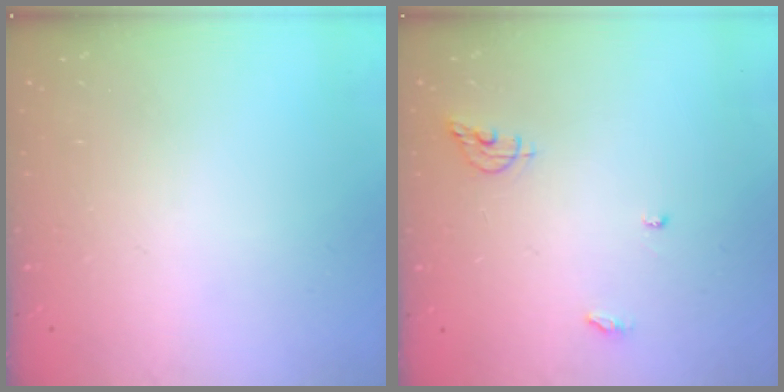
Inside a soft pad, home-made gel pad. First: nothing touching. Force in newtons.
{"total": 6.5, "press": 6.5, "slide": 0.5}